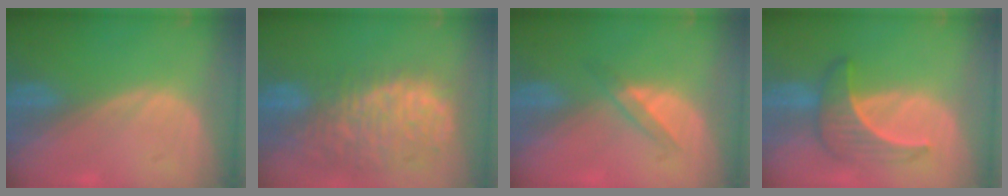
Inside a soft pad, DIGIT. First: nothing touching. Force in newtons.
{"total": 13.5, "press": 11.1, "slide": 7.8}
{"total": 2.6, "press": 2.4, "slide": 1.0}
{"total": 6.2, "press": 5.9, "slide": 1.7}